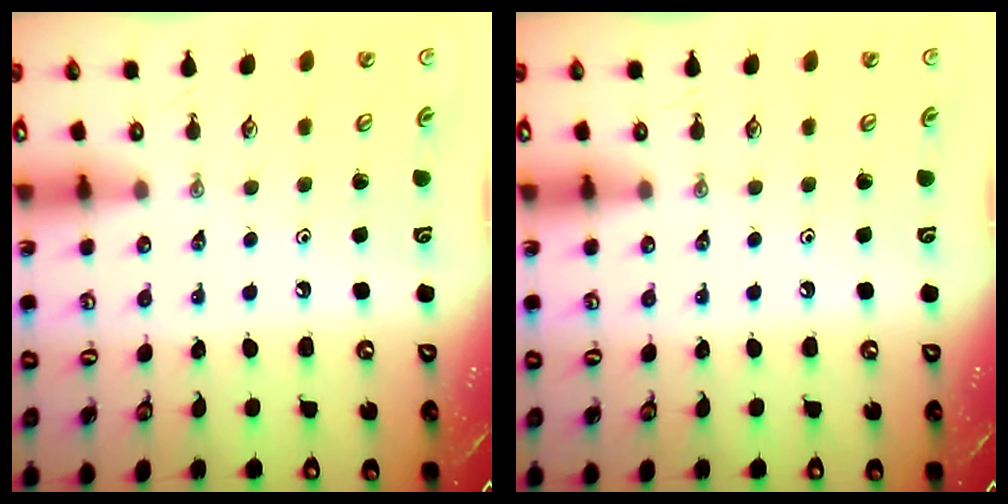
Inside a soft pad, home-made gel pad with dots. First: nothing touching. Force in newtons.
{"total": 0.0}